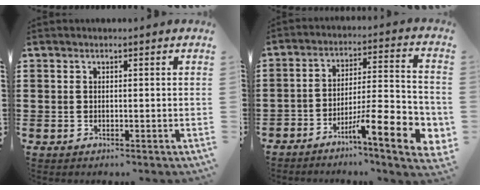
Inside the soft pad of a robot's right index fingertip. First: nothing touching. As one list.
[{"total": 11.0, "force": [-6.4, 2.4, 8.6], "torque": [-0.125, 0.006, -0.113]}]